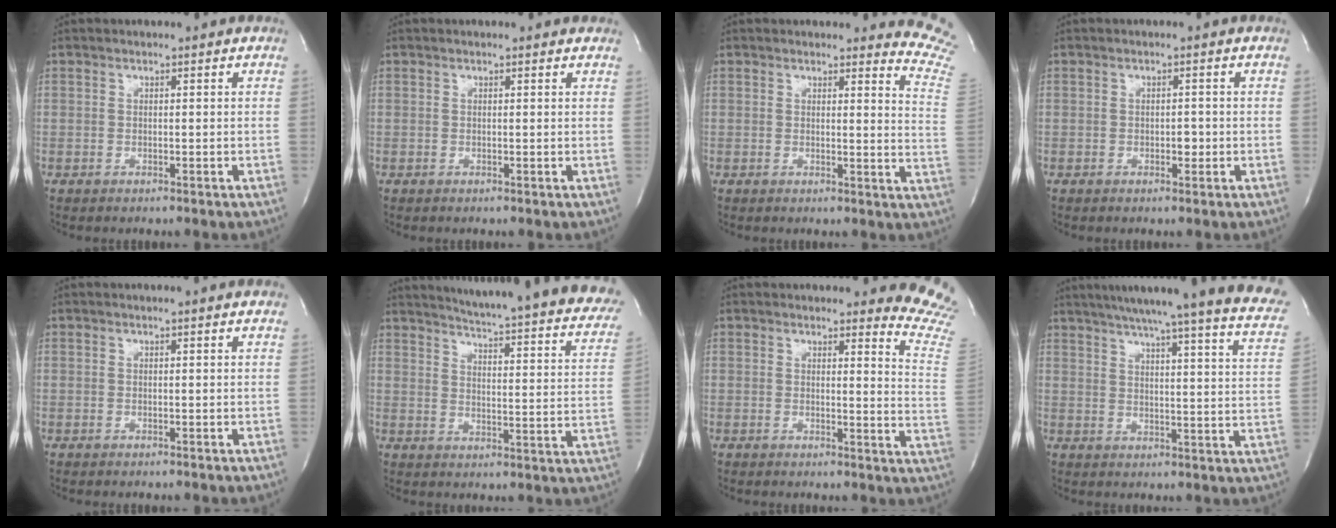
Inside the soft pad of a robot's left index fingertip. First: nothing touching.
{"total": 1.9, "force": [1.8, 0.5, 0.4], "torque": [-0.016, 0.007, 0.009]}
{"total": 9.6, "force": [9.6, -0.2, 0.2], "torque": [0.020, -0.121, 0.061]}
{"total": 1.3, "force": [-0.4, 0.8, 1.0], "torque": [-0.013, 0.002, -0.005]}
{"total": 1.0, "force": [0.8, -0.2, 0.6], "torque": [-0.013, 0.005, 0.016]}
{"total": 29.6, "force": [25.7, 3.9, 14.0], "torque": [-0.198, -0.085, 0.295]}
{"total": 10.9, "force": [10.8, 0.2, 1.2], "torque": [0.014, -0.126, 0.077]}
{"total": 26.6, "force": [22.5, 1.1, 14.3], "torque": [-0.198, -0.046, 0.265]}